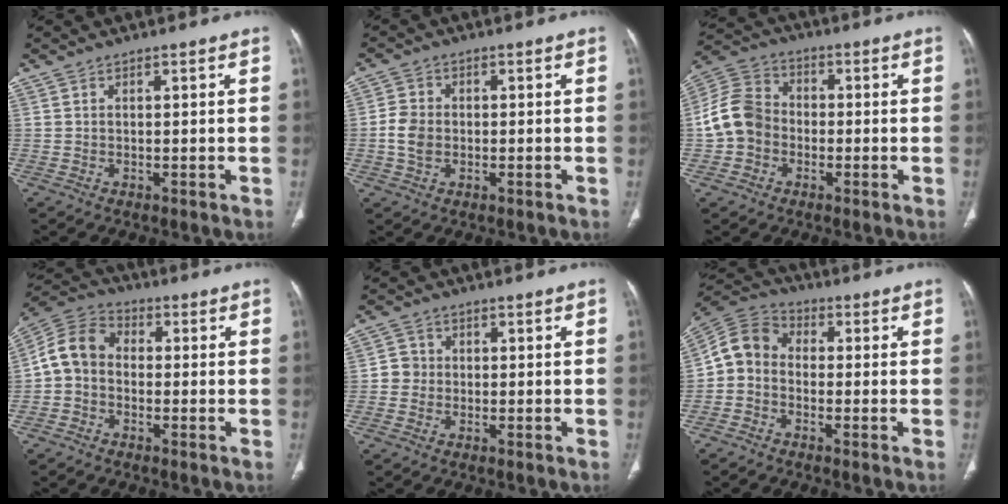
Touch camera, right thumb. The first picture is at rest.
{"total": 4.7, "force": [-0.7, 3.5, 2.9], "torque": [-0.057, 0.008, -0.017]}
{"total": 10.0, "force": [-1.7, 8.5, 5.1], "torque": [-0.087, 0.034, -0.043]}
{"total": 8.8, "force": [-0.9, 6.9, 5.2], "torque": [-0.091, 0.030, -0.036]}
{"total": 3.0, "force": [-0.3, 2.9, 0.7], "torque": [0.007, 0.010, -0.013]}
{"total": 7.5, "force": [-1.3, 6.1, 4.1], "torque": [-0.067, 0.028, -0.046]}